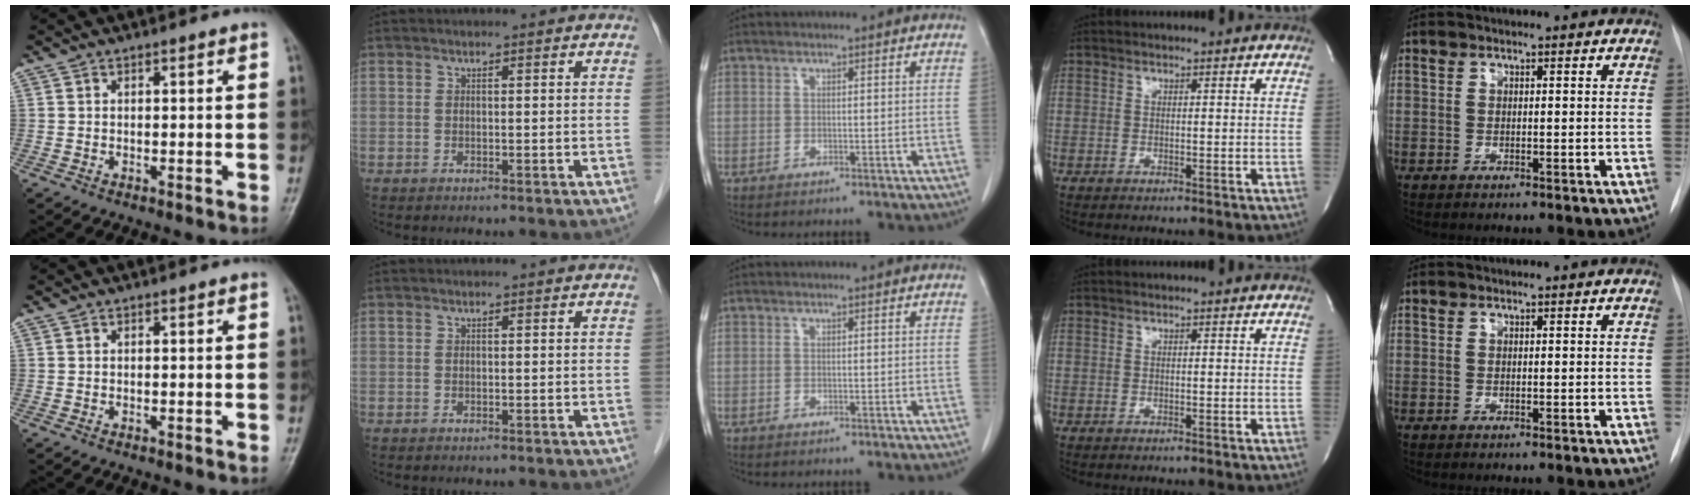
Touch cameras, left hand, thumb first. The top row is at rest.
{}